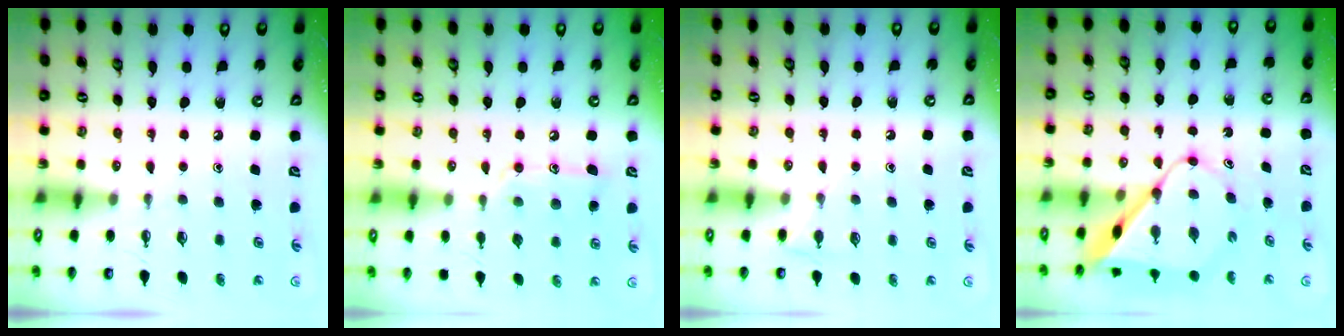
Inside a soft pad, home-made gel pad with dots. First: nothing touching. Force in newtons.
{"total": 11.9, "press": 11.9, "slide": 0.9}
{"total": 4.0, "press": 4.0, "slide": 0.5}
{"total": 9.8, "press": 9.8, "slide": 0.6}